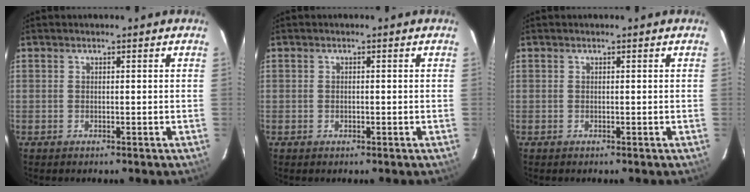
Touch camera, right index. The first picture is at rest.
{"total": 0.6, "force": [-0.1, 0.6, 0.1], "torque": [0.001, 0.000, -0.001]}
{"total": 0.0}